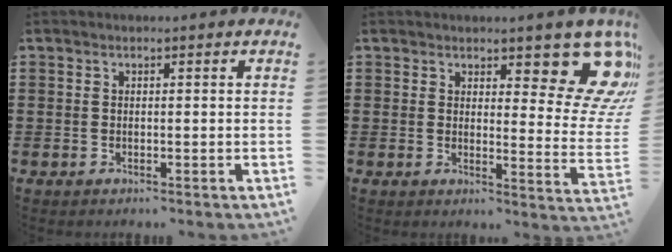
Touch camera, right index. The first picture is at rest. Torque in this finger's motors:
{"motor_torque": [0.39, 0.12, 0.49, 0.07]}